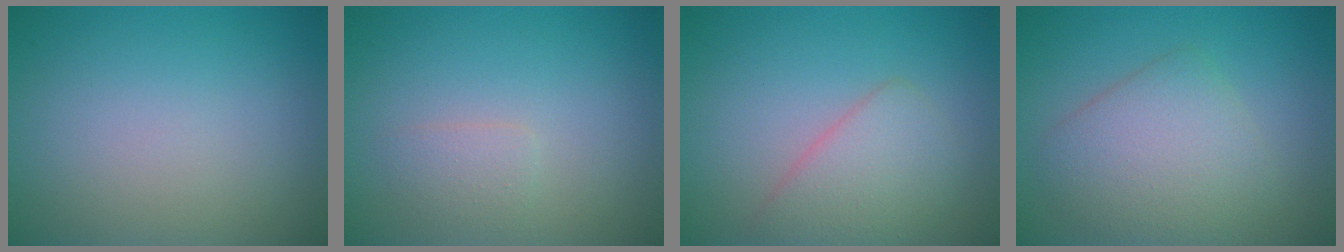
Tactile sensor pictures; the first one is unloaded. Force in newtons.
{"total": 1.3, "press": 1.3, "slide": 0.0}
{"total": 3.1, "press": 3.1, "slide": 0.3}
{"total": 4.5, "press": 4.5, "slide": 0.2}